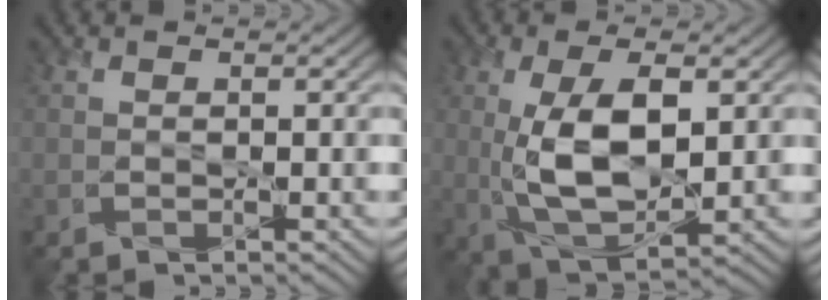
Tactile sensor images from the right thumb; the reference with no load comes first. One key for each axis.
{"total": 9.9, "fx": 0.7, "fy": 4.6, "fz": 8.8, "tx": -0.182, "ty": -0.001, "tz": 0.019}